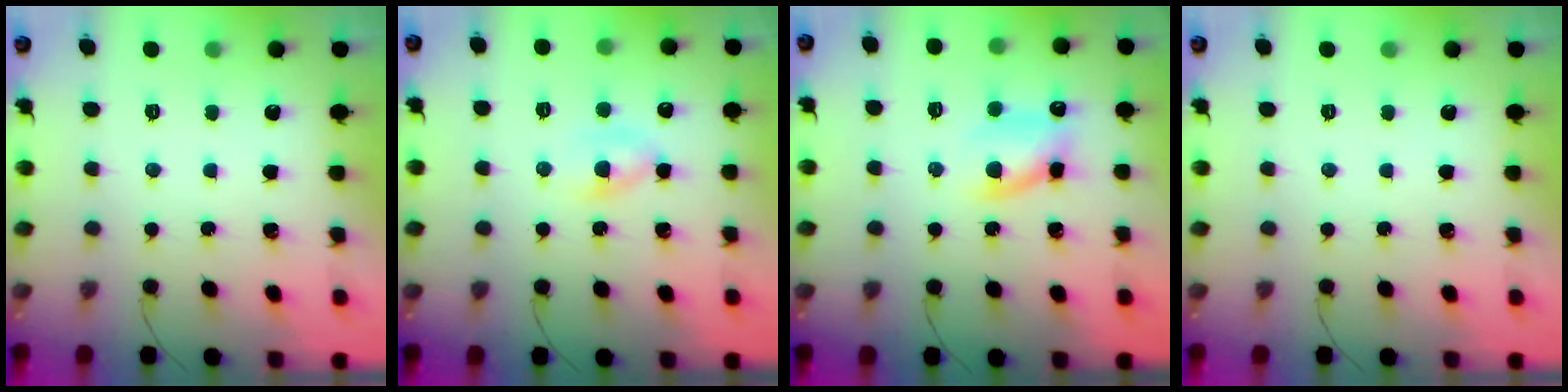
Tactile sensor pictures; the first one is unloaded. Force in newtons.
{"total": 3.7, "press": 3.5, "slide": 1.2}
{"total": 8.3, "press": 8.1, "slide": 1.9}
{"total": 0.0}